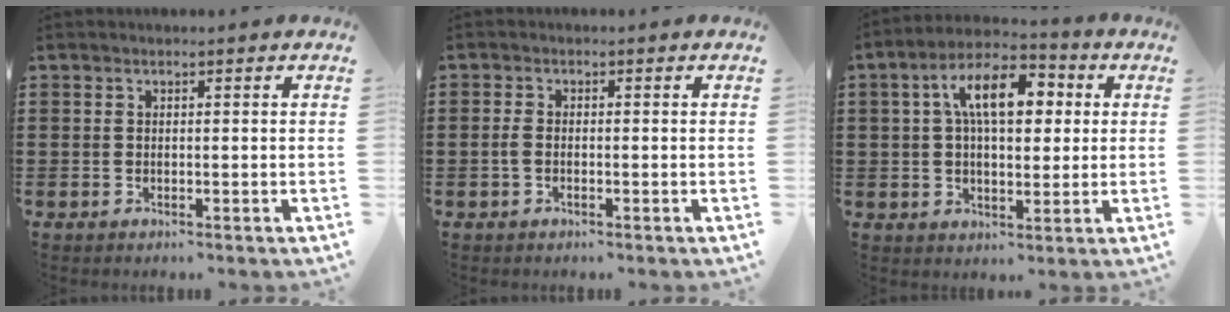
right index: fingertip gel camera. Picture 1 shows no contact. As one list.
[{"total": 1.4, "force": [-0.4, 0.6, 1.2], "torque": [-0.030, -0.002, -0.011]}, {"total": 10.4, "force": [3.2, 5.1, 8.5], "torque": [-0.160, 0.011, 0.052]}]